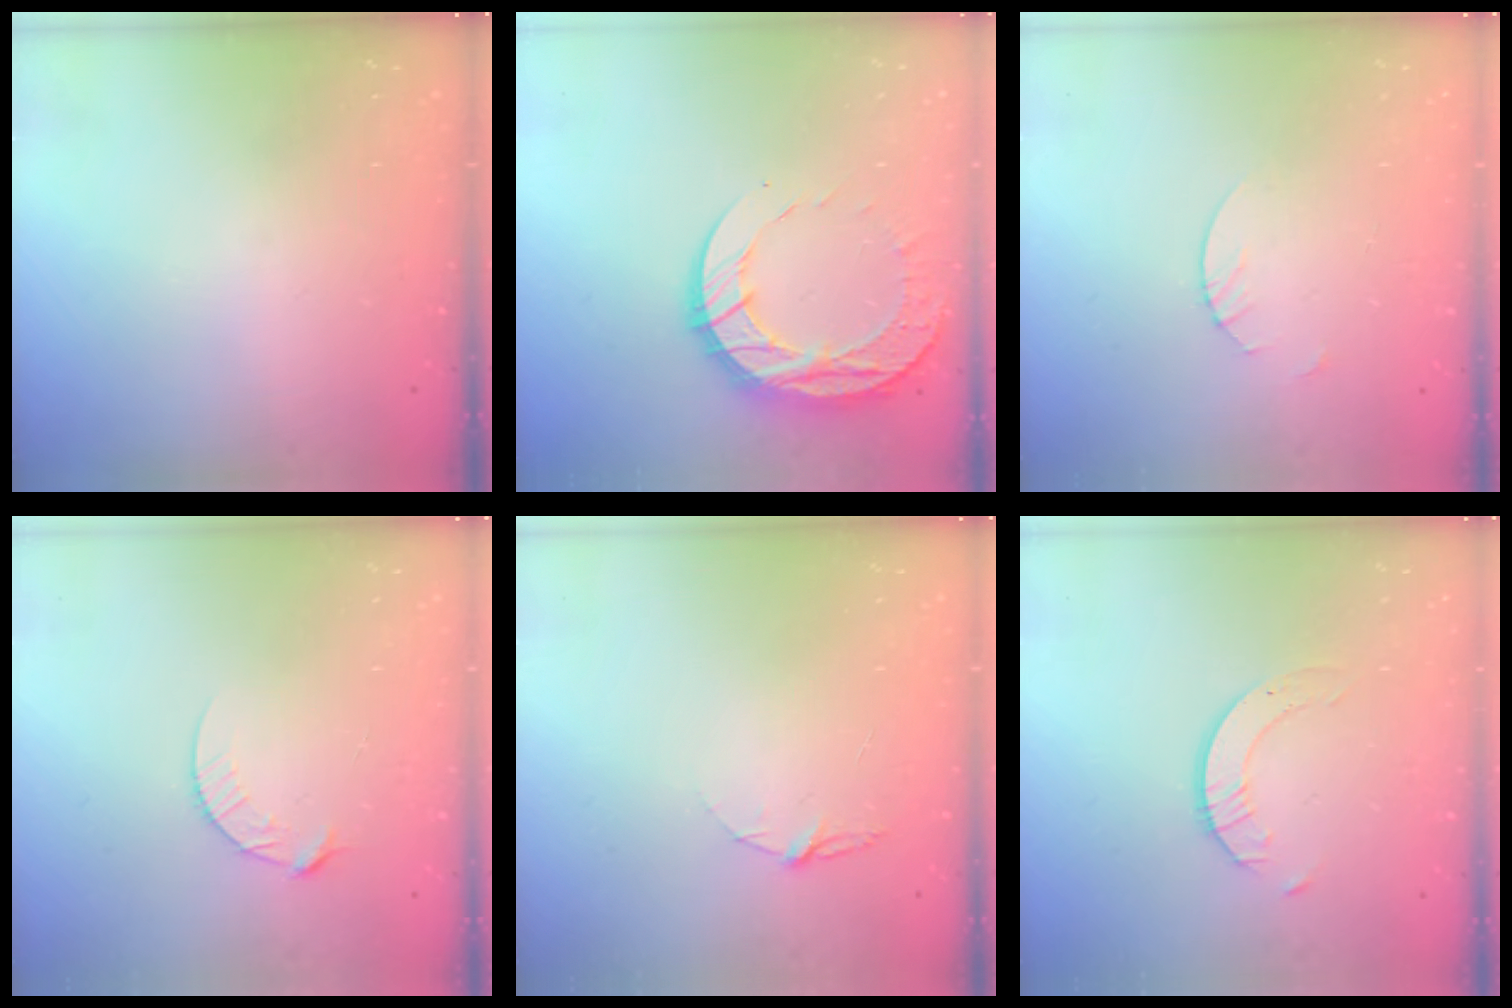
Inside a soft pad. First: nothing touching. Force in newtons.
{"total": 13.8, "press": 13.7, "slide": 1.1}
{"total": 1.8, "press": 1.8, "slide": 0.2}
{"total": 6.6, "press": 6.6, "slide": 0.7}
{"total": 4.0, "press": 4.0, "slide": 0.5}
{"total": 2.0, "press": 2.0, "slide": 0.2}